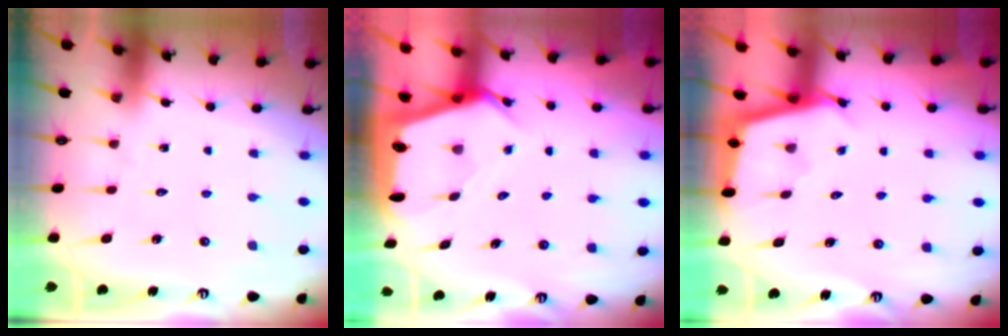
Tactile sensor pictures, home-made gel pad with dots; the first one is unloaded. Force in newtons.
{"total": 4.0, "press": 4.0, "slide": 0.4}
{"total": 2.4, "press": 2.4, "slide": 0.2}